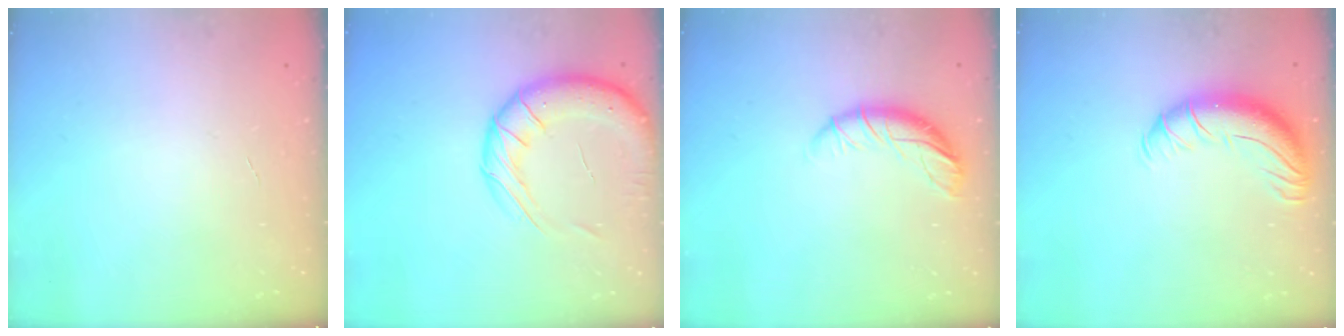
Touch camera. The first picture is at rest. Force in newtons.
{"total": 14.8, "press": 14.6, "slide": 2.5}
{"total": 9.8, "press": 9.7, "slide": 1.1}
{"total": 12.1, "press": 11.8, "slide": 2.7}